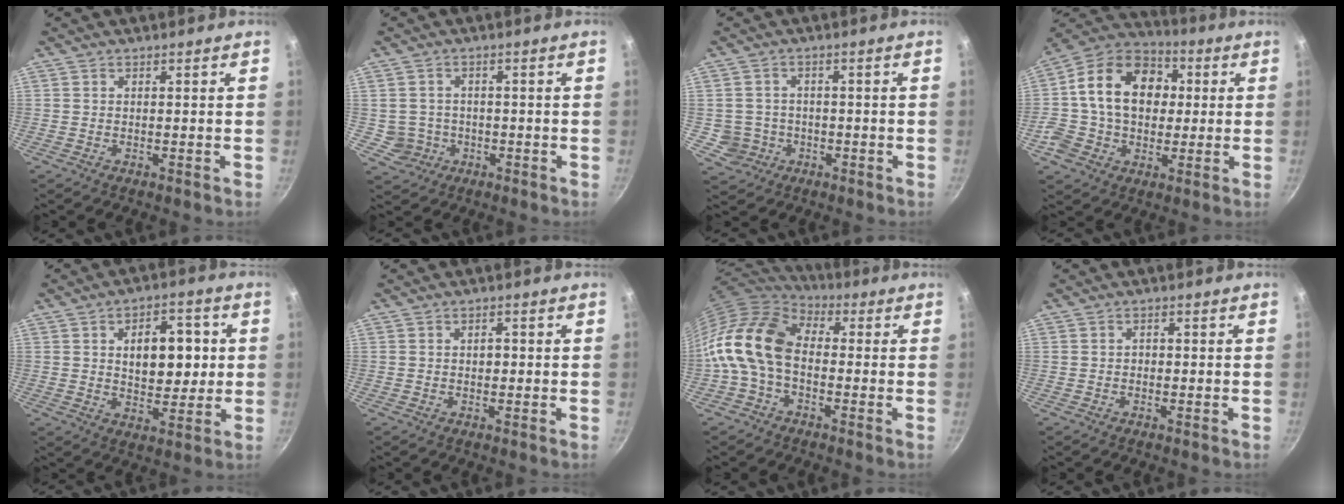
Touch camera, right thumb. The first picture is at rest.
{"total": 4.3, "force": [-0.8, 4.2, 0.4], "torque": [0.010, 0.015, -0.001]}
{"total": 4.8, "force": [-1.1, 4.6, 0.4], "torque": [0.016, 0.016, -0.008]}
{"total": 19.3, "force": [2.0, 15.0, 12.0], "torque": [-0.182, 0.032, 0.023]}
{"total": 12.2, "force": [1.9, 7.3, 9.5], "torque": [-0.090, -0.002, 0.029]}
{"total": 1.9, "force": [0.1, 1.3, 1.4], "torque": [-0.014, 0.004, 0.000]}
{"total": 15.7, "force": [-1.5, 10.6, 11.5], "torque": [-0.210, 0.037, -0.050]}
{"total": 1.1, "force": [-0.1, 0.9, 0.6], "torque": [-0.008, 0.005, -0.003]}